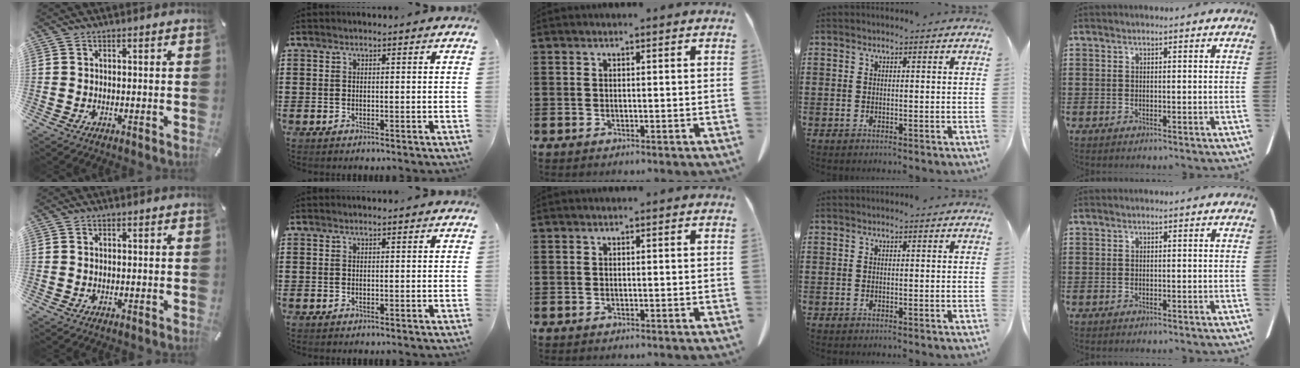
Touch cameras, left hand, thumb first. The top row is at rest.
{"thumb": {"total": 0.7, "force": [0.1, 0.4, 0.6], "torque": [-0.012, 0.001, 0.001]}}